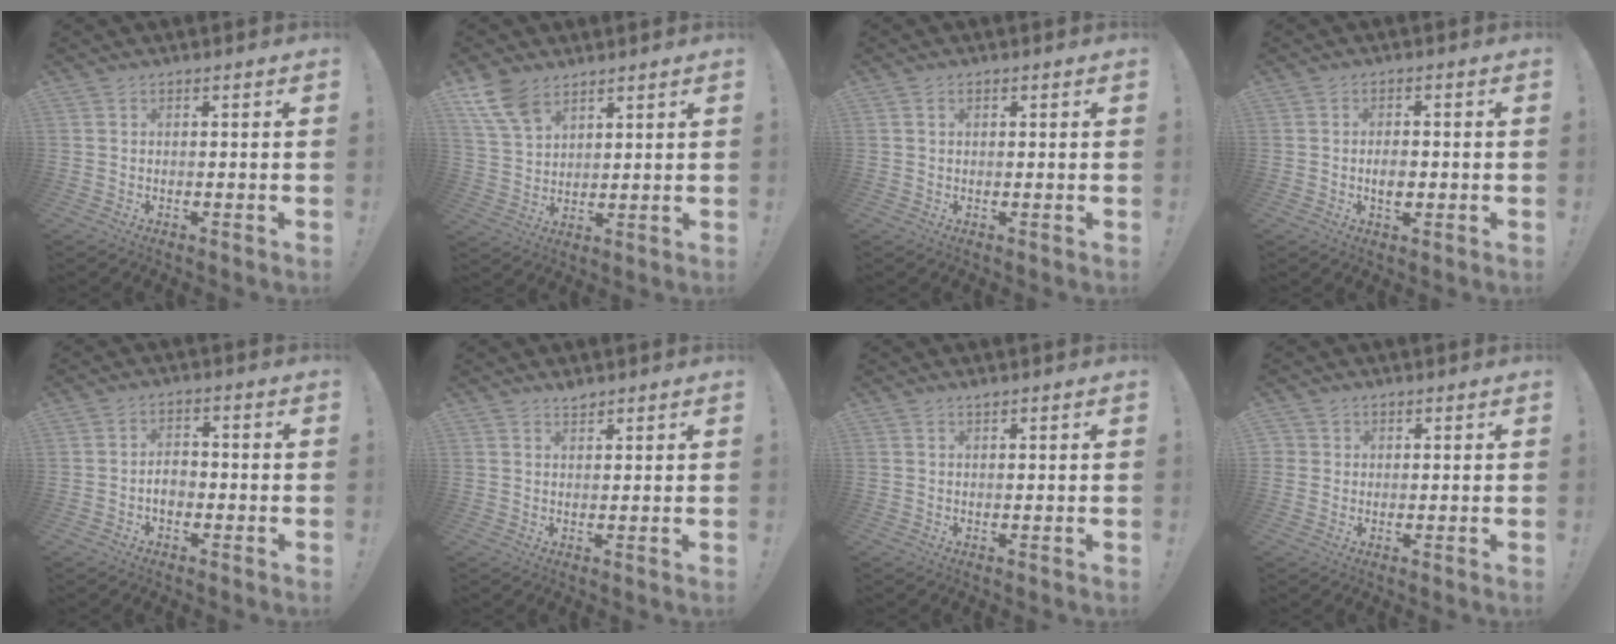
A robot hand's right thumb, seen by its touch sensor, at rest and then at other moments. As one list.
[{"total": 10.2, "force": [6.8, 5.8, 4.9], "torque": [-0.098, -0.033, 0.133]}, {"total": 1.0, "force": [0.4, 0.7, 0.4], "torque": [-0.008, 0.003, 0.008]}, {"total": 4.5, "force": [-1.0, 2.8, 3.3], "torque": [-0.036, 0.000, -0.020]}, {"total": 4.4, "force": [-1.5, 2.9, 2.9], "torque": [-0.051, 0.004, -0.030]}, {"total": 1.8, "force": [1.7, 0.4, 0.3], "torque": [0.006, -0.014, 0.030]}, {"total": 0.6, "force": [0.6, -0.1, 0.2], "torque": [0.002, -0.003, 0.010]}, {"total": 2.1, "force": [0.8, 2.0, 0.2], "torque": [-0.006, -0.003, 0.014]}]